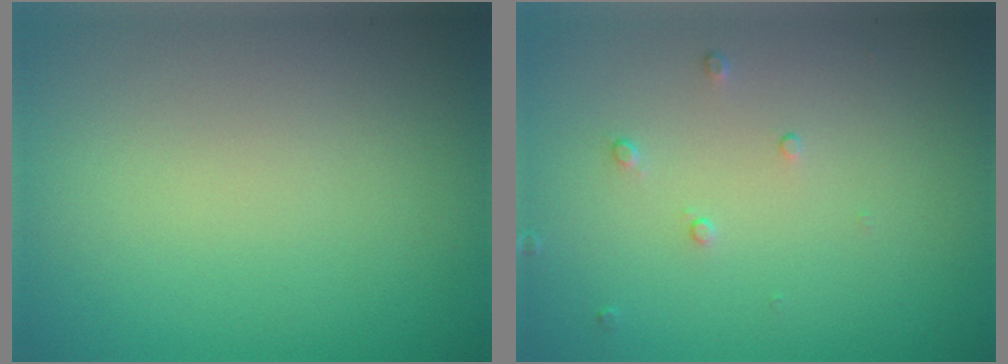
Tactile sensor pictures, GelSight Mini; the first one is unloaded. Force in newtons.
{"total": 0.7, "press": 0.5, "slide": 0.5}